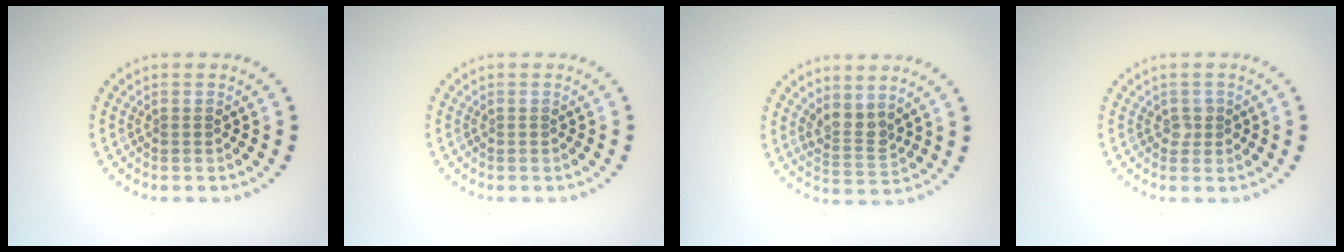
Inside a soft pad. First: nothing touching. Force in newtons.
{"total": 0.0}
{"total": 2.4, "press": 2.0, "slide": 1.4}
{"total": 1.0, "press": 1.0, "slide": 0.3}